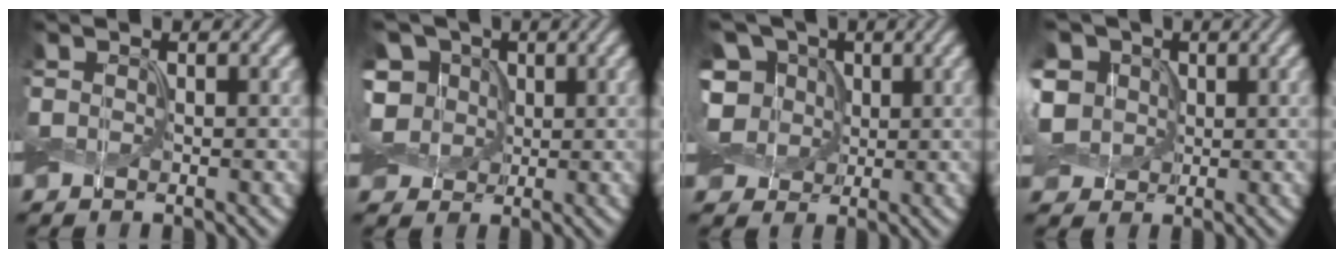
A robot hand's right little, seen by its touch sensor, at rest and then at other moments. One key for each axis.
{"total": 7.3, "fx": 1.7, "fy": 6.0, "fz": 3.6, "tx": -0.093, "ty": 0.030, "tz": 0.013}
{"total": 8.3, "fx": 2.0, "fy": 6.8, "fz": 4.3, "tx": -0.101, "ty": 0.034, "tz": 0.014}
{"total": 6.9, "fx": 1.5, "fy": 5.7, "fz": 3.5, "tx": -0.099, "ty": 0.034, "tz": 0.010}